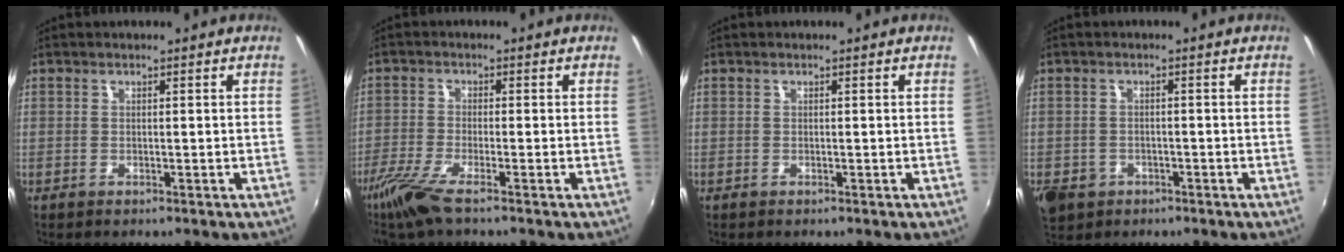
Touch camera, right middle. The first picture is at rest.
{"total": 7.2, "force": [-5.2, 0.6, 5.0], "torque": [-0.125, -0.025, -0.103]}
{"total": 0.0}
{"total": 6.6, "force": [-2.9, 5.3, 2.6], "torque": [-0.075, -0.009, -0.045]}